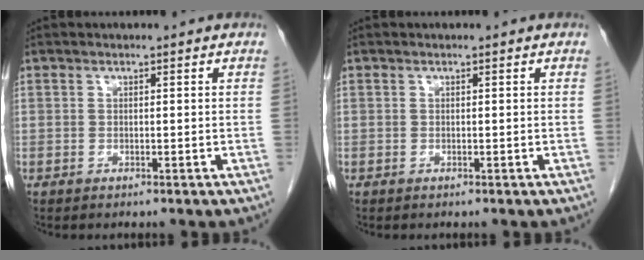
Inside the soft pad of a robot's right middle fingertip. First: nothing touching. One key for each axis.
{"total": 0.0}